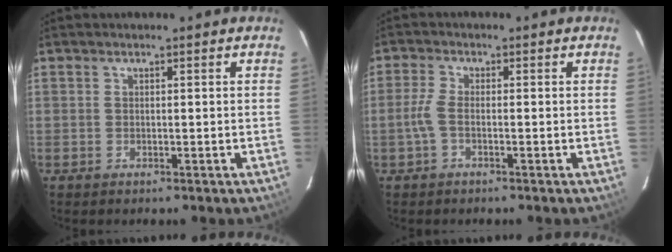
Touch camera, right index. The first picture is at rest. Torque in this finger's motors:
{"motor_torque": [0.55, -0.05, 0.23, 0.05]}